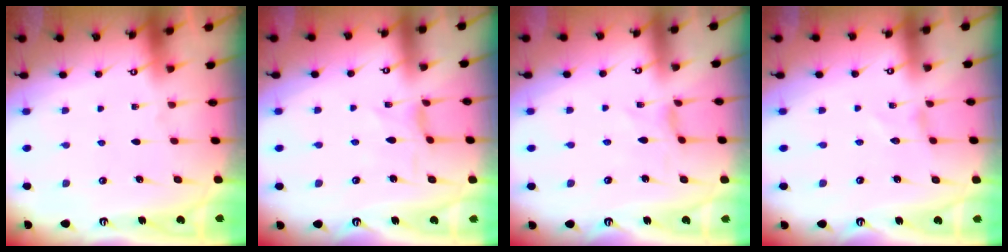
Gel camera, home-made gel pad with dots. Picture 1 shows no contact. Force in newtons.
{"total": 1.1, "press": 1.0, "slide": 0.1}
{"total": 0.0}
{"total": 0.0}